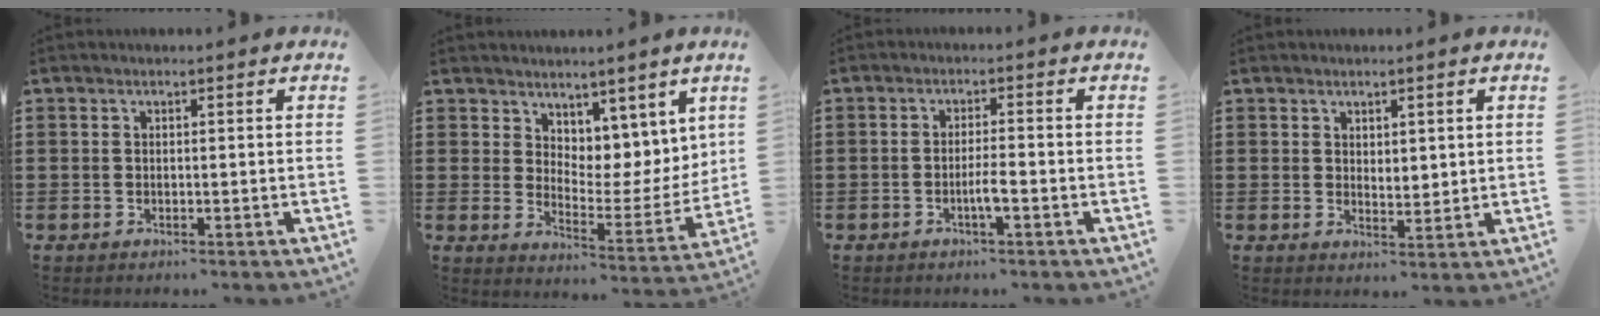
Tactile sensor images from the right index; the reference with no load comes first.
{"total": 6.8, "force": [5.7, 3.8, 0.1], "torque": [-0.024, -0.052, 0.107]}
{"total": 2.8, "force": [-1.2, 0.2, 2.5], "torque": [-0.052, -0.002, -0.024]}
{"total": 2.1, "force": [1.7, 1.1, 0.6], "torque": [-0.015, 0.007, 0.031]}